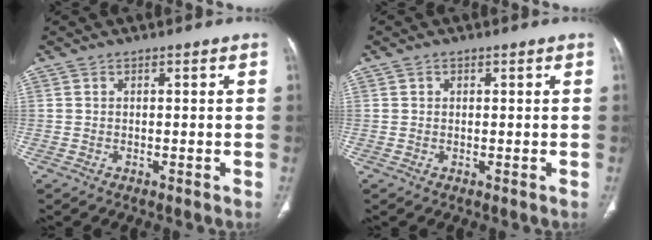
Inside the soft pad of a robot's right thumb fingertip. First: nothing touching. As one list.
[{"total": 0.7, "force": [0.3, 0.6, 0.2], "torque": [0.001, 0.000, 0.005]}]